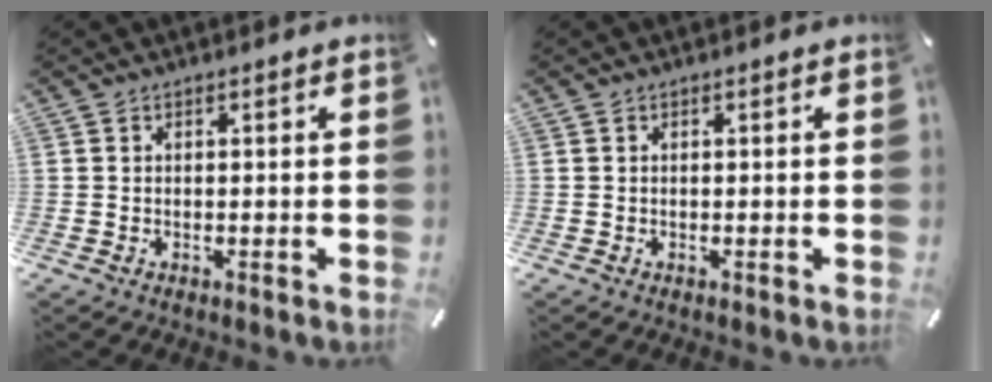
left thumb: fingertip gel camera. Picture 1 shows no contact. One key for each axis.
{"total": 0.0}